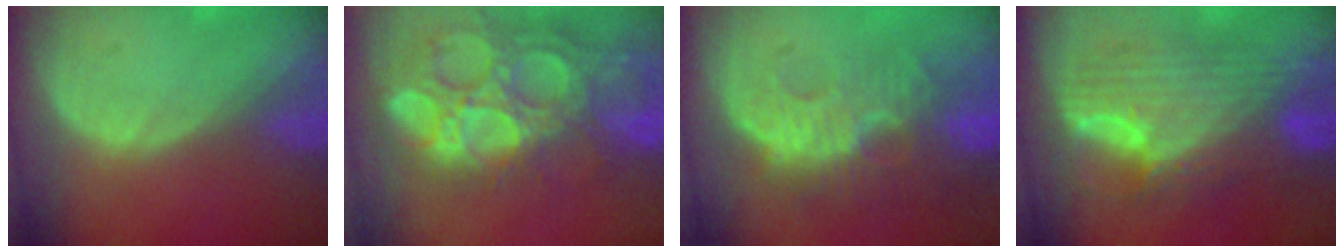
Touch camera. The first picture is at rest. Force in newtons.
{"total": 15.7, "press": 13.0, "slide": 8.8}
{"total": 11.0, "press": 9.7, "slide": 5.3}
{"total": 11.7, "press": 11.7, "slide": 1.1}